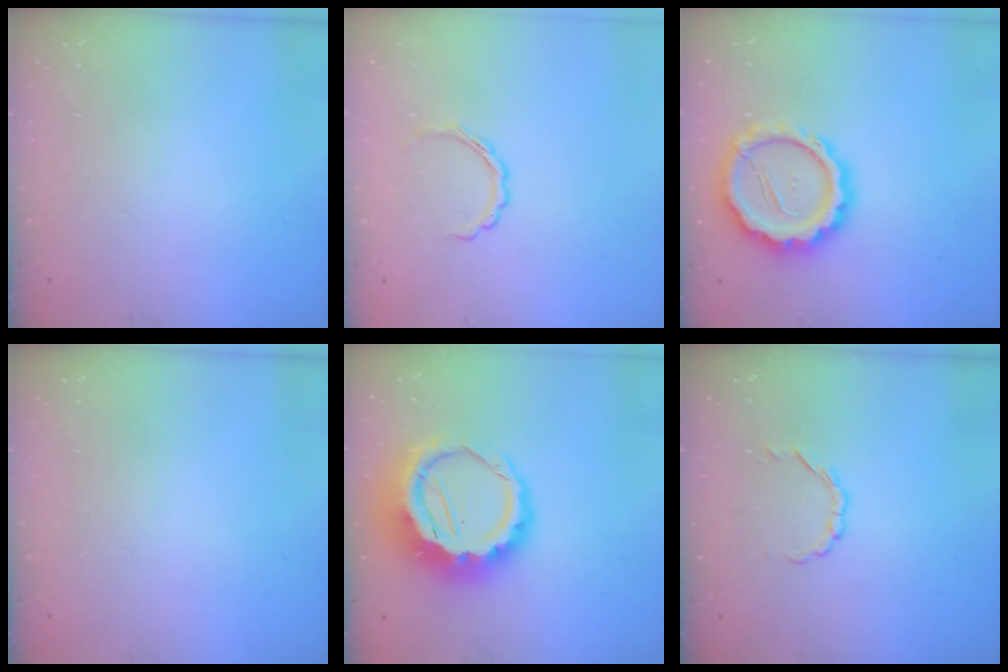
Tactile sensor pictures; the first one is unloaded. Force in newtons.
{"total": 5.4, "press": 5.2, "slide": 1.4}
{"total": 15.2, "press": 15.0, "slide": 2.8}
{"total": 0.0}
{"total": 13.2, "press": 12.9, "slide": 2.8}
{"total": 3.1, "press": 3.0, "slide": 0.8}